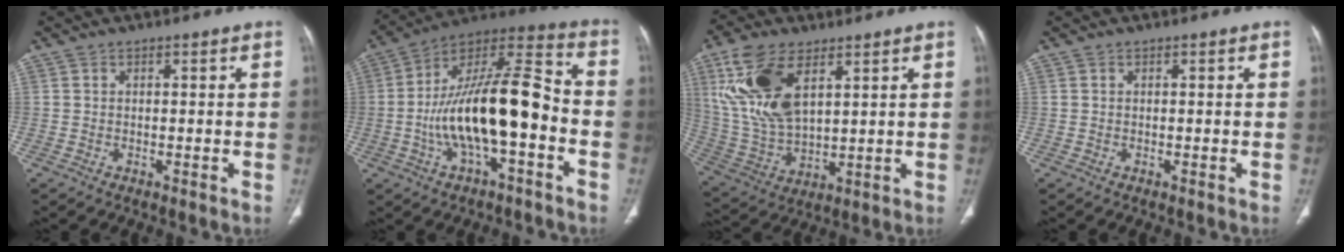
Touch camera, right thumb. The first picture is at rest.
{"total": 20.5, "force": [-4.2, 7.5, 18.6], "torque": [-0.331, 0.051, -0.070]}
{"total": 16.1, "force": [6.7, 8.1, 12.2], "torque": [-0.251, -0.019, 0.143]}
{"total": 0.0}